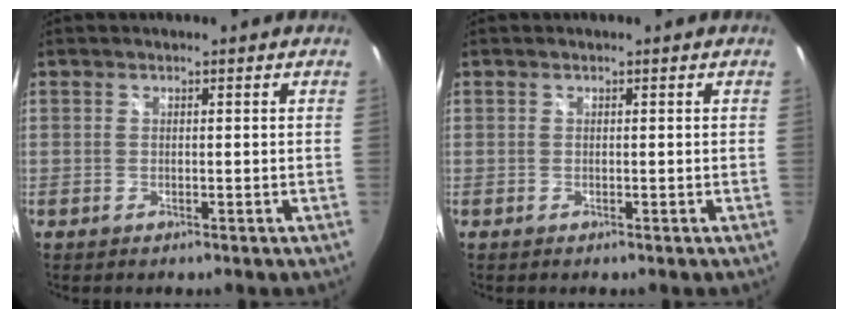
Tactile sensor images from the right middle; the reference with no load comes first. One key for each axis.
{"total": 0.0}